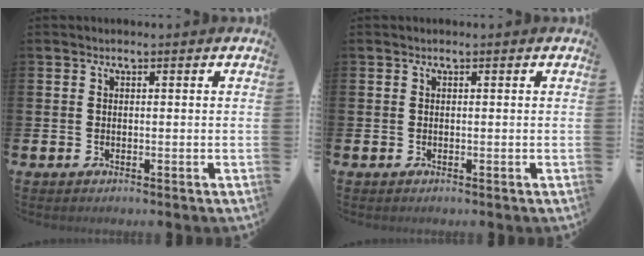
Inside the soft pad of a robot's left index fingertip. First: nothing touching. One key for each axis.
{"total": 0.0}